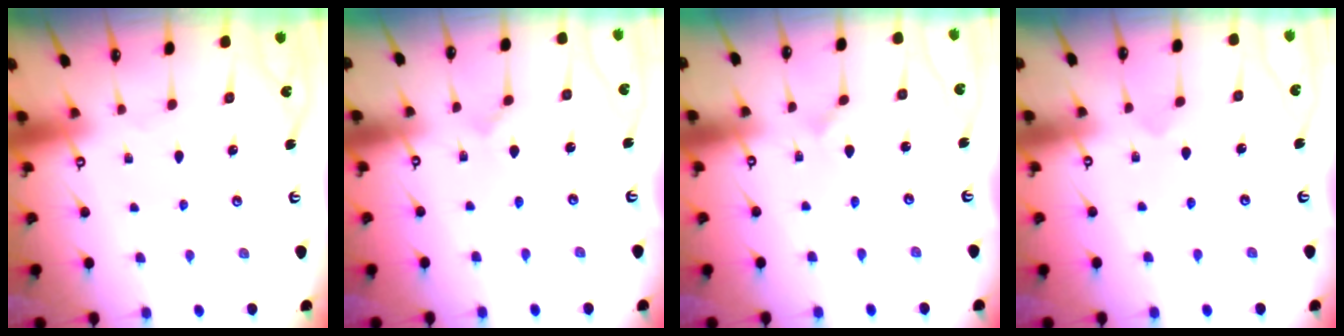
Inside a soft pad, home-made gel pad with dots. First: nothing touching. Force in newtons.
{"total": 3.6, "press": 3.6, "slide": 0.2}
{"total": 2.8, "press": 2.8, "slide": 0.2}
{"total": 3.7, "press": 3.7, "slide": 0.4}